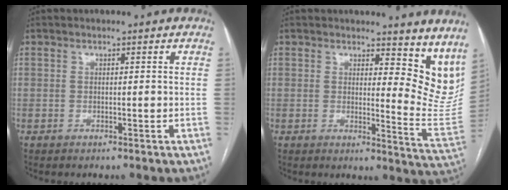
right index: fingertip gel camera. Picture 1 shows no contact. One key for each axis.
{"total": 1.4, "fx": 0.8, "fy": 0.3, "fz": 1.2, "tx": -0.019, "ty": -0.002, "tz": 0.007}